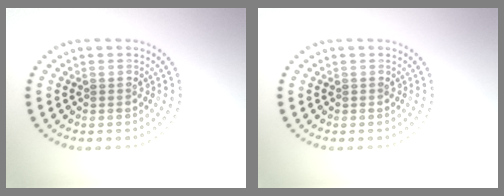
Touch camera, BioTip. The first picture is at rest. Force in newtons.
{"total": 0.0}